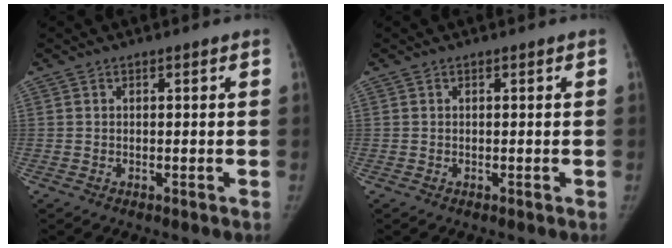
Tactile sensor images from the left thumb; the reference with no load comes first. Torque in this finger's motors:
{"motor_torque": [0.00, 0.00, 0.02, -0.02, 0.00]}